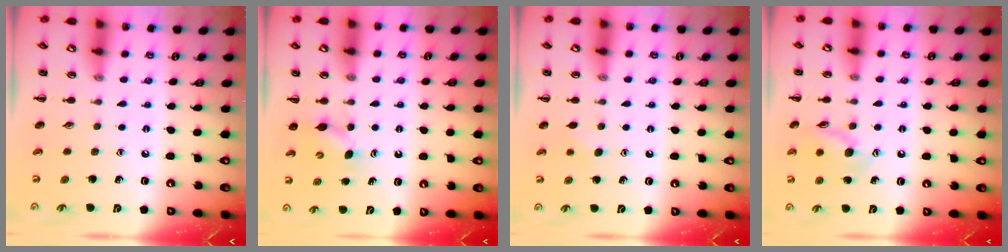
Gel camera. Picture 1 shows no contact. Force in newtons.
{"total": 4.6, "press": 4.6, "slide": 0.4}
{"total": 5.4, "press": 5.2, "slide": 1.4}
{"total": 10.5, "press": 10.5, "slide": 0.9}